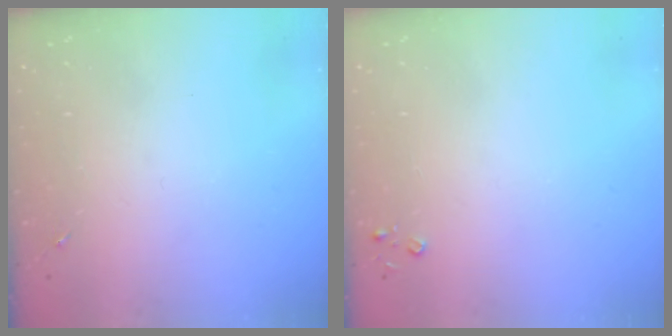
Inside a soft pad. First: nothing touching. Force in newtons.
{"total": 2.6, "press": 2.6, "slide": 0.3}